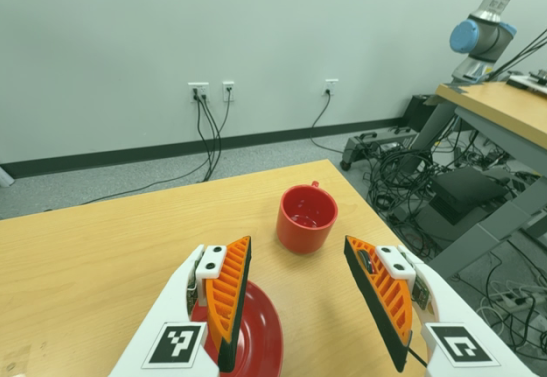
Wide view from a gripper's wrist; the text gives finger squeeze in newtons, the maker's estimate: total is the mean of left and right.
{"total": 1.7, "left": 0.3, "right": 3.1}